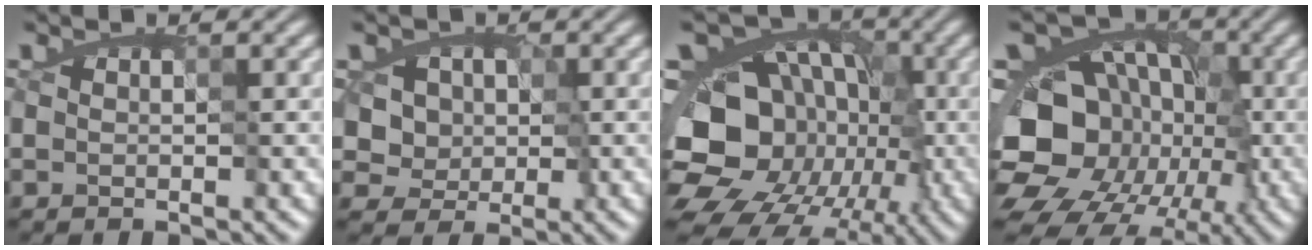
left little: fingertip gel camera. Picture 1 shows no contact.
{"total": 5.1, "force": [0.0, 4.6, 2.2], "torque": [-0.015, 0.008, -0.008]}
{"total": 20.5, "force": [-7.0, 17.6, 7.8], "torque": [-0.160, -0.006, -0.145]}
{"total": 18.5, "force": [-6.2, 16.3, 6.1], "torque": [-0.129, 0.002, -0.138]}